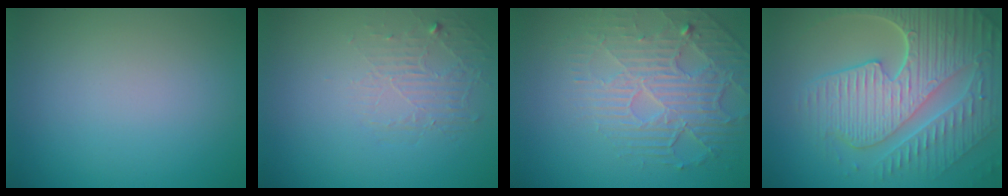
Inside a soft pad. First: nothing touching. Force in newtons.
{"total": 1.9, "press": 0.6, "slide": 1.8}
{"total": 4.2, "press": 3.9, "slide": 1.6}
{"total": 10.0, "press": 6.6, "slide": 7.5}